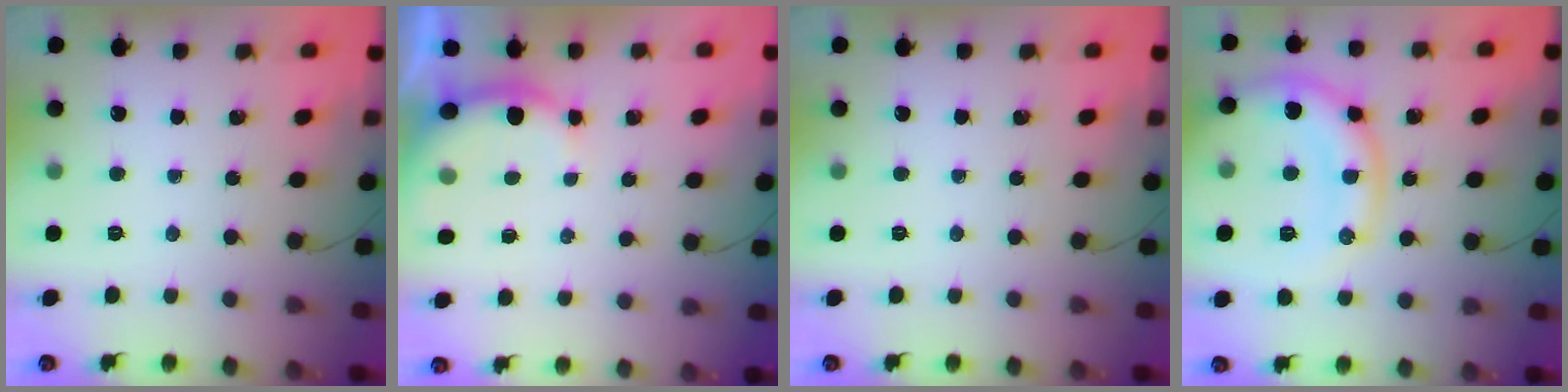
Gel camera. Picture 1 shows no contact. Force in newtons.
{"total": 3.3, "press": 3.2, "slide": 0.8}
{"total": 0.0}
{"total": 13.6, "press": 13.6, "slide": 0.6}